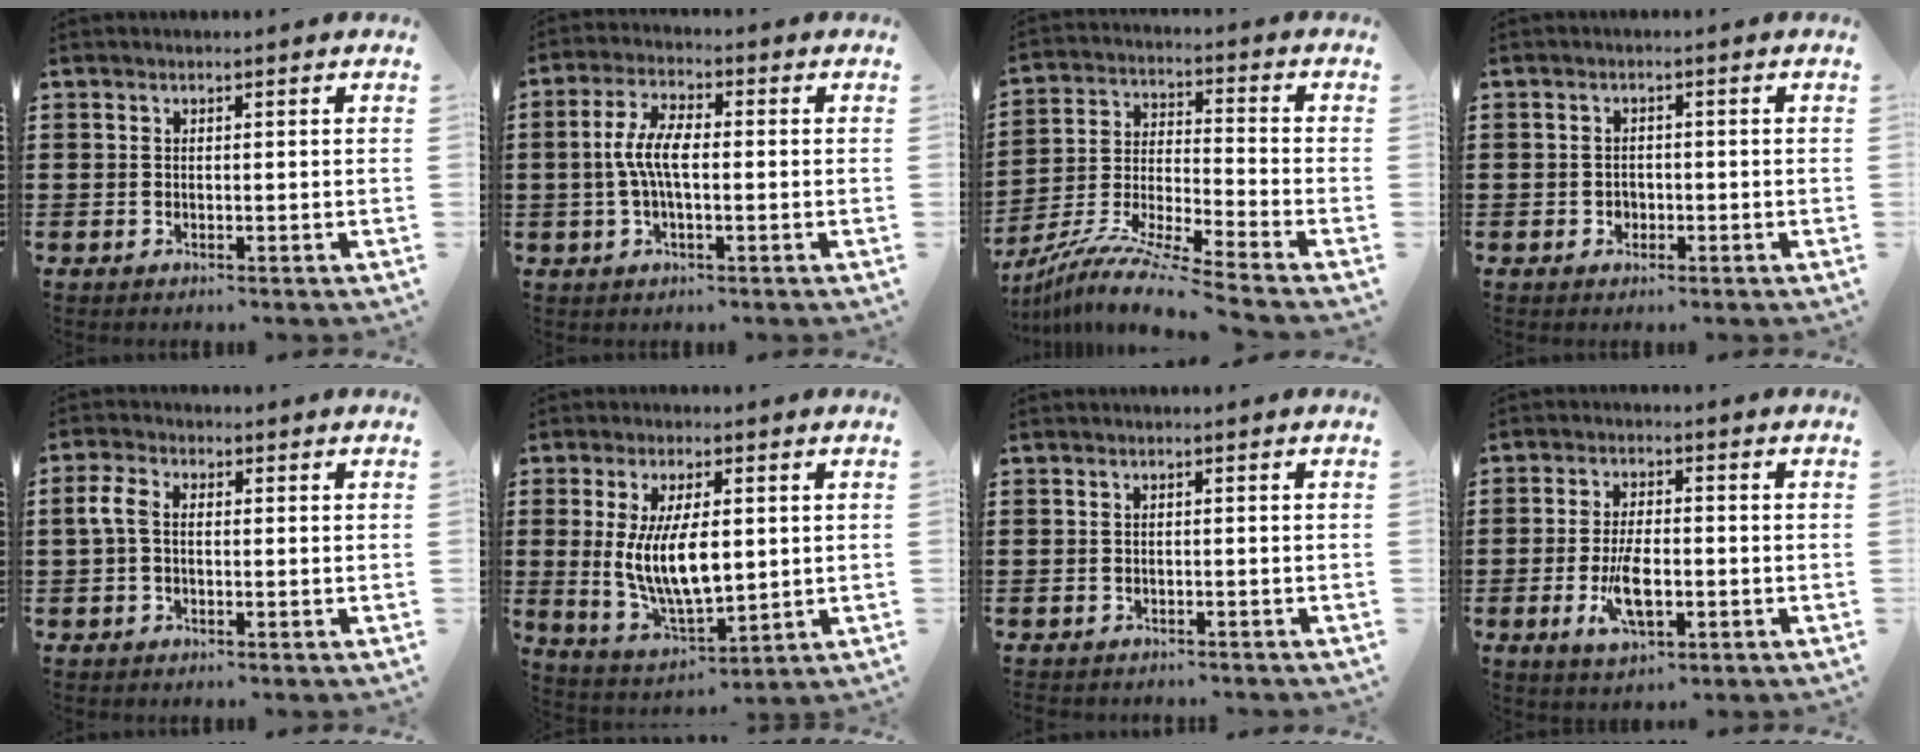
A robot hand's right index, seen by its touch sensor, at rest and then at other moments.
{"total": 6.1, "force": [-0.4, 2.2, 5.7], "torque": [-0.129, -0.002, -0.016]}
{"total": 8.7, "force": [-8.0, -0.8, 3.4], "torque": [-0.069, -0.008, -0.163]}
{"total": 1.4, "force": [-0.6, 1.2, 0.5], "torque": [-0.013, 0.003, -0.013]}
{"total": 3.5, "force": [-0.3, 2.1, 2.8], "torque": [-0.078, -0.001, -0.013]}
{"total": 10.1, "force": [1.0, 4.3, 9.1], "torque": [-0.189, -0.006, 0.014]}
{"total": 0.7, "force": [-0.6, 0.3, -0.1], "torque": [-0.002, 0.000, -0.014]}
{"total": 7.6, "force": [-2.1, 3.2, 6.6], "torque": [-0.143, -0.007, -0.040]}